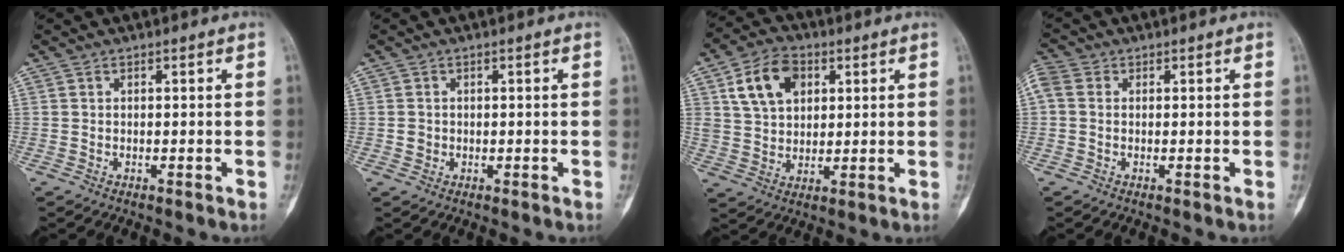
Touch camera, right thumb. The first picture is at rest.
{"total": 1.2, "force": [-0.1, 1.2, 0.3], "torque": [-0.001, 0.003, -0.001]}
{"total": 11.2, "force": [4.2, 7.7, 7.0], "torque": [-0.107, -0.002, 0.076]}
{"total": 3.2, "force": [0.6, 2.3, 2.2], "torque": [-0.065, 0.013, 0.006]}